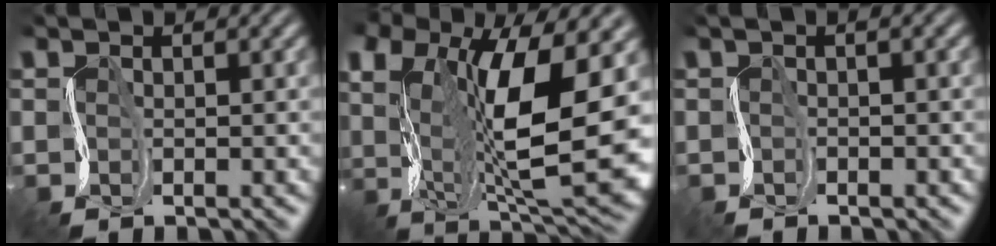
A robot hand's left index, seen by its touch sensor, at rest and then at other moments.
{"total": 13.8, "force": [1.9, 6.0, 12.3], "torque": [-0.229, -0.014, 0.034]}
{"total": 0.8, "force": [-0.4, 0.2, 0.6], "torque": [-0.007, 0.003, -0.011]}